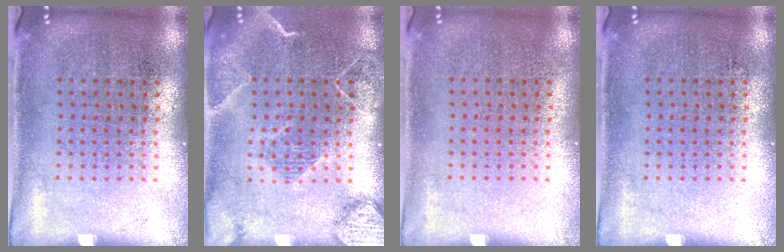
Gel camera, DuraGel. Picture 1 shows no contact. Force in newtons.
{"total": 2.2, "press": 2.0, "slide": 1.1}
{"total": 0.0}
{"total": 0.0}